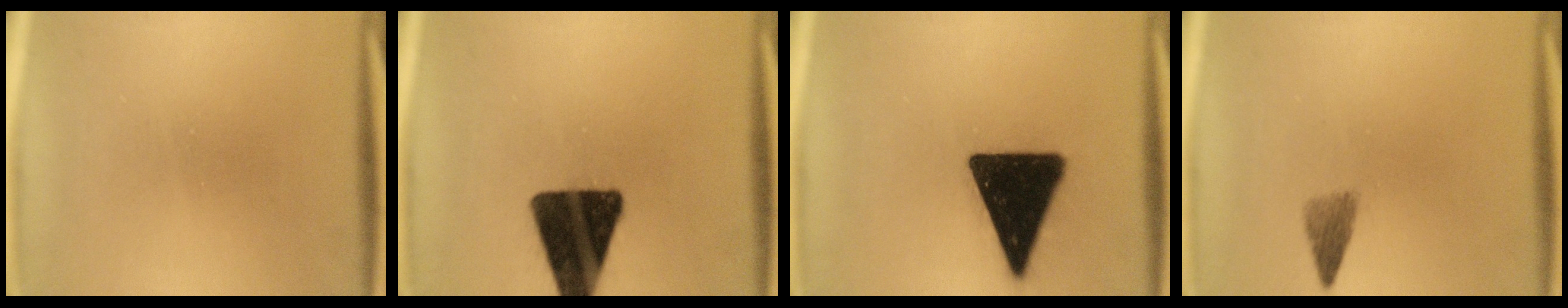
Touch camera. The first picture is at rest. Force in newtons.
{"total": 17.1}
{"total": 18.5}
{"total": 2.2}